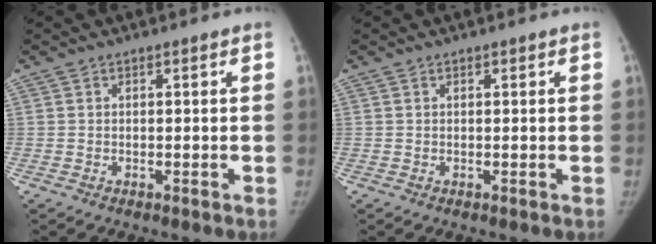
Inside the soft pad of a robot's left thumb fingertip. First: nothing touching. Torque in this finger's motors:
{"motor_torque": [0.30, 0.11, -0.18, 0.05, 0.03]}